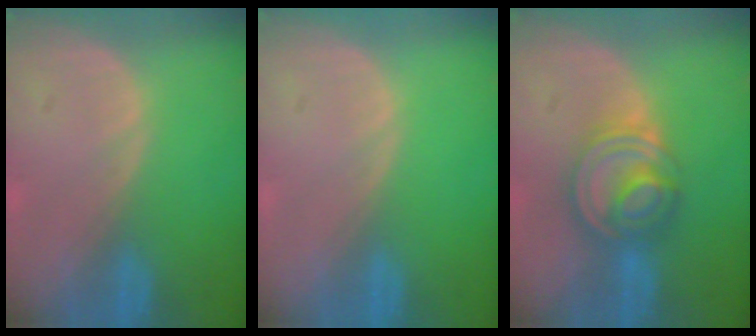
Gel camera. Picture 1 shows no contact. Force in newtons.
{"total": 0.0}
{"total": 7.7, "press": 6.7, "slide": 3.8}